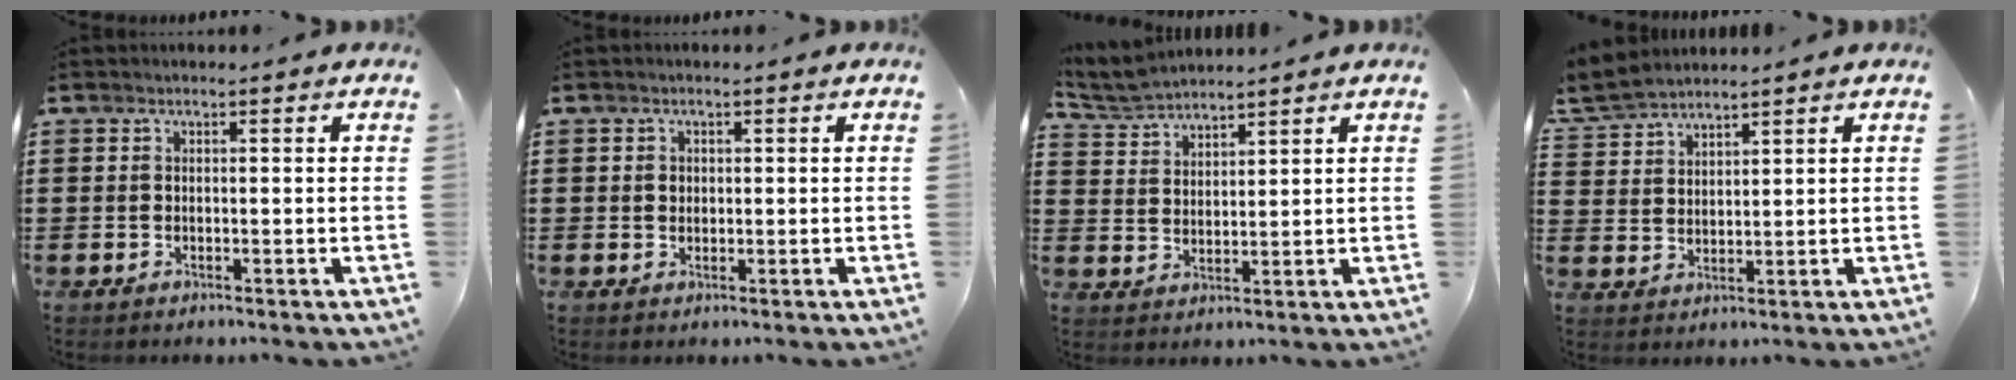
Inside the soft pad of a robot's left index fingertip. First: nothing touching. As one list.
[{"total": 1.0, "force": [0.3, 0.9, 0.3], "torque": [-0.010, 0.004, 0.005]}, {"total": 4.9, "force": [4.7, 0.7, 0.8], "torque": [-0.034, -0.012, 0.089]}, {"total": 4.6, "force": [4.4, 1.1, 1.0], "torque": [-0.039, -0.010, 0.081]}]